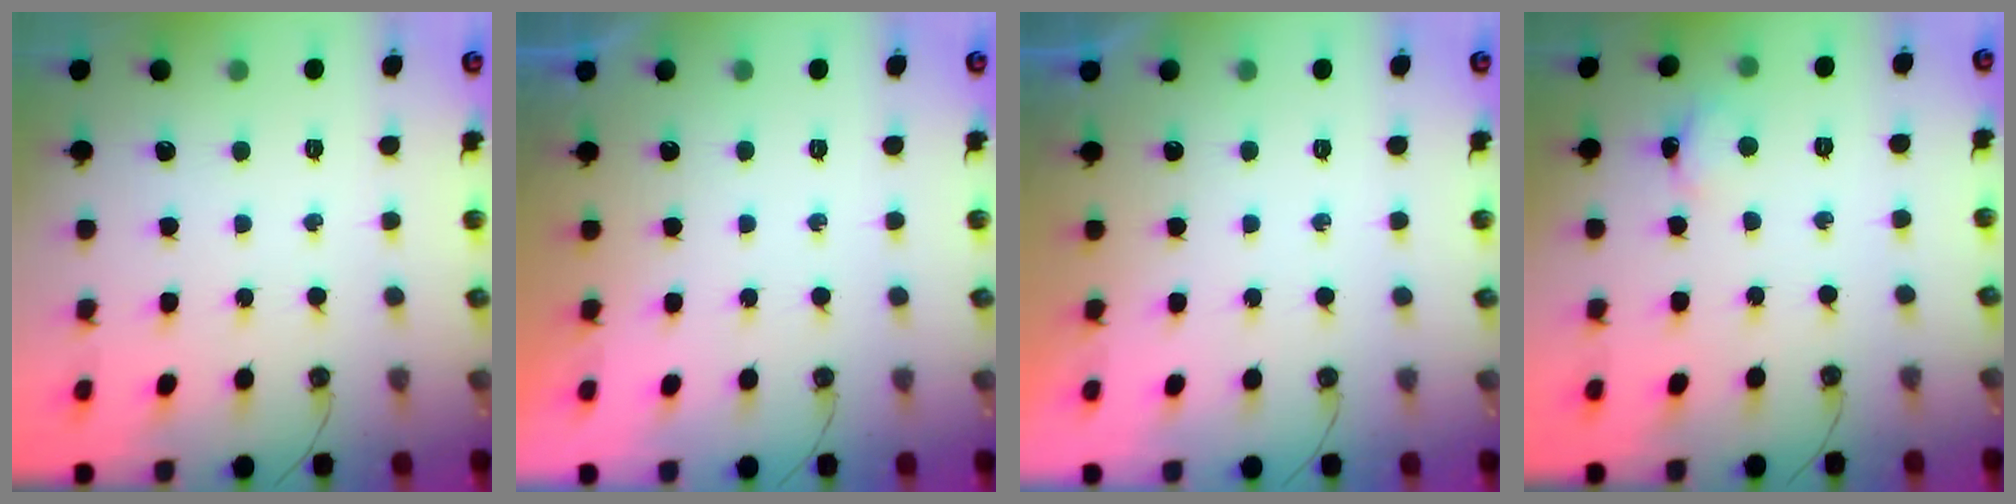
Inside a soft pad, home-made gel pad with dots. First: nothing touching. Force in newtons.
{"total": 0.0}
{"total": 0.0}
{"total": 3.0, "press": 3.0, "slide": 0.4}